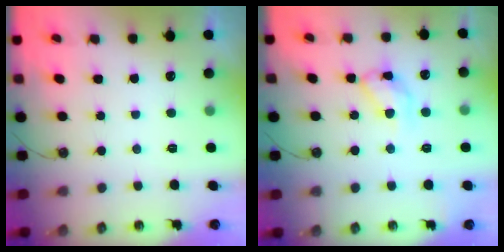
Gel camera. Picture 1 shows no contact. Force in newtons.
{"total": 12.3, "press": 12.3, "slide": 0.3}